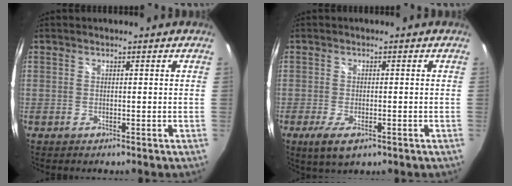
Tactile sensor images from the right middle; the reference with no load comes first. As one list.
[{"total": 4.6, "force": [-2.1, 1.7, 3.7], "torque": [-0.080, -0.015, -0.037]}]